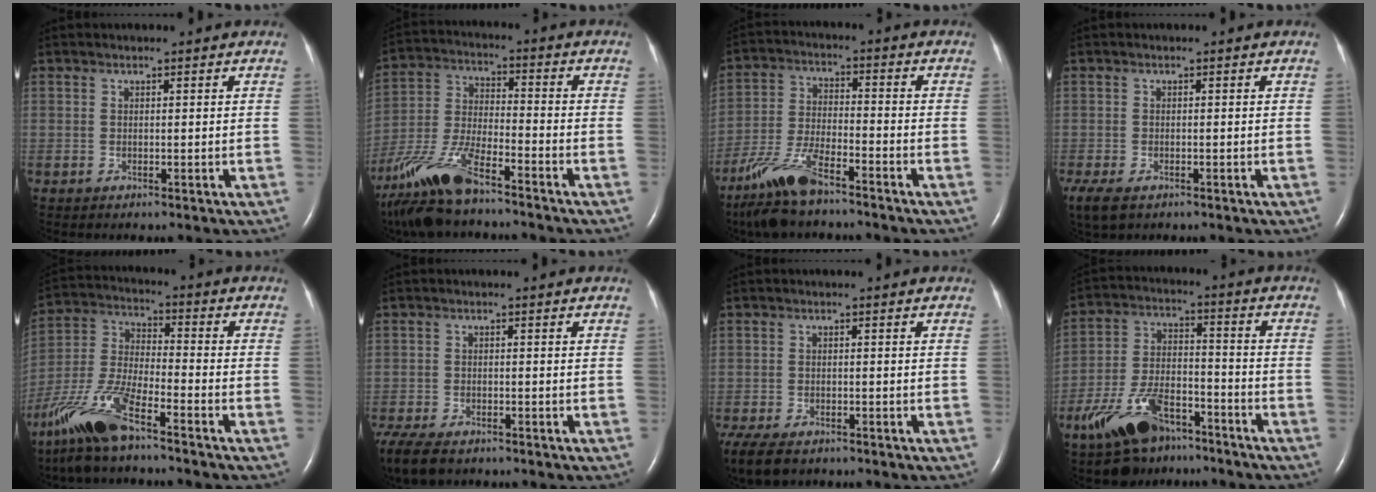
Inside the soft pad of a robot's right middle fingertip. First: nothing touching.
{"total": 13.8, "force": [-10.6, 2.9, 8.4], "torque": [-0.190, -0.018, -0.199]}
{"total": 10.3, "force": [-7.8, 2.2, 6.3], "torque": [-0.137, -0.019, -0.148]}
{"total": 8.9, "force": [-5.3, 5.1, 5.0], "torque": [-0.135, -0.017, -0.082]}
{"total": 13.4, "force": [-9.5, 2.8, 9.1], "torque": [-0.208, -0.017, -0.181]}
{"total": 10.1, "force": [-7.3, 4.6, 5.3], "torque": [-0.123, -0.017, -0.114]}
{"total": 10.6, "force": [-7.2, 5.6, 5.5], "torque": [-0.136, -0.018, -0.106]}
{"total": 13.8, "force": [-9.4, 5.9, 8.3], "torque": [-0.169, 0.000, -0.165]}